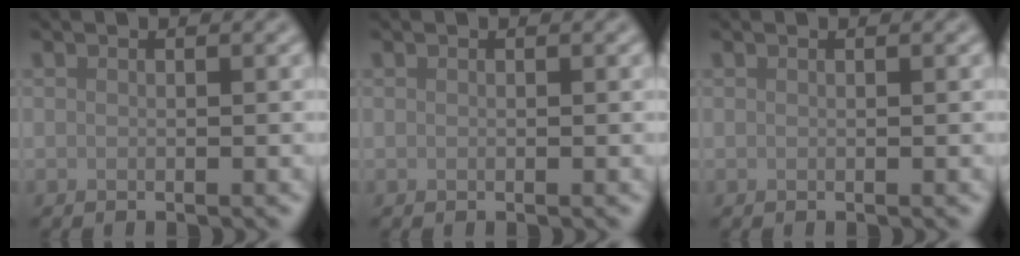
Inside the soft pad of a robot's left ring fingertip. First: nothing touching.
{"total": 0.0}
{"total": 0.0}